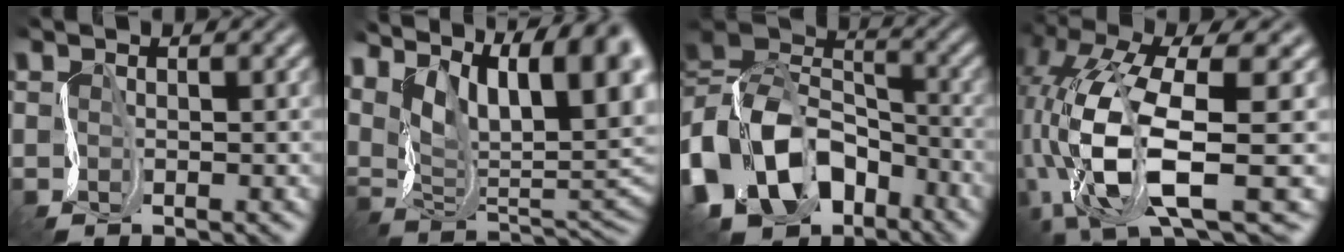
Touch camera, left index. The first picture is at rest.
{"total": 16.1, "force": [7.7, 7.6, 11.9], "torque": [-0.191, 0.055, 0.117]}
{"total": 14.5, "force": [-7.1, 10.3, 7.5], "torque": [-0.178, -0.005, -0.139]}
{"total": 12.0, "force": [-3.1, 5.0, 10.4], "torque": [-0.233, -0.018, -0.054]}